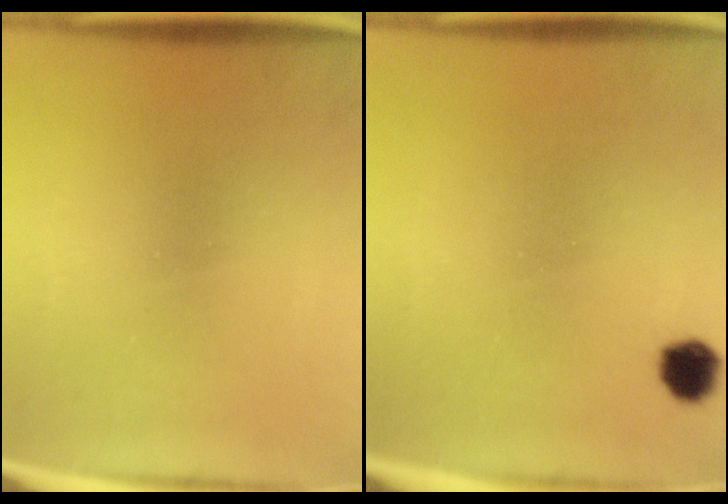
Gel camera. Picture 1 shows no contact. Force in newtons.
{"total": 3.3}